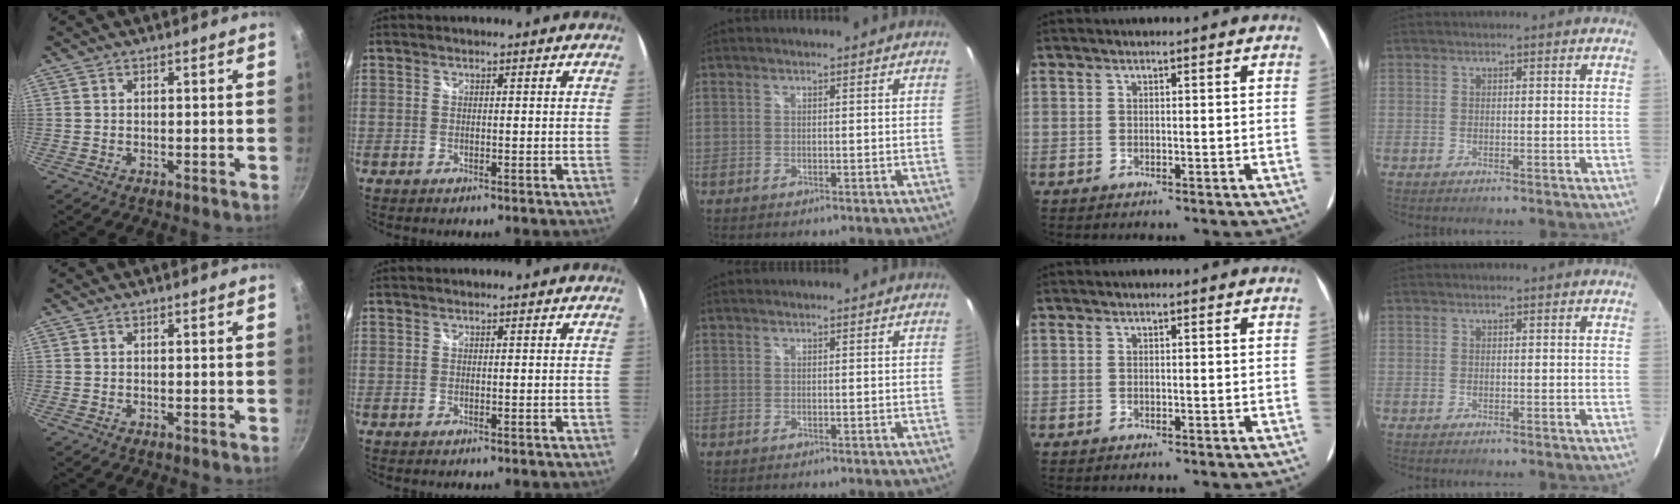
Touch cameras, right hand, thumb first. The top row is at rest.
{}